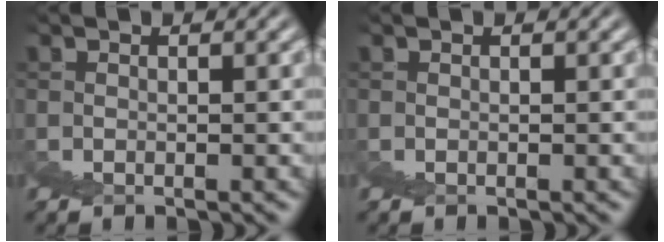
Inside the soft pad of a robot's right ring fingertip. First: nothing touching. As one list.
[{"total": 0.0}]